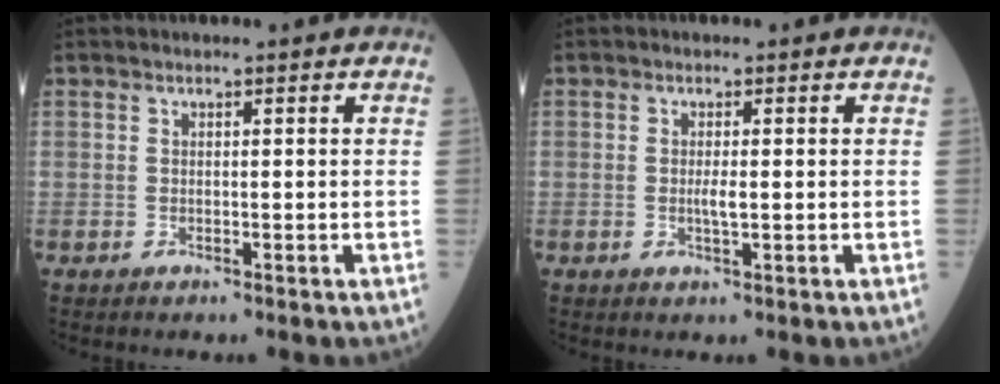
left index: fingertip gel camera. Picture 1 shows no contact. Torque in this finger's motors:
{"motor_torque": [0.39, 0.14, 0.00, 0.02]}